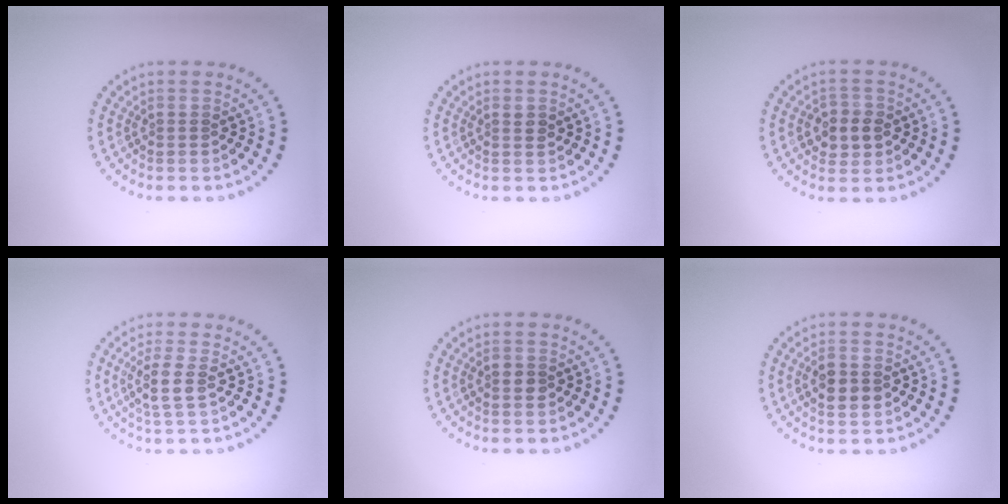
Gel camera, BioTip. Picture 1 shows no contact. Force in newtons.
{"total": 0.9, "press": 0.8, "slide": 0.4}
{"total": 2.8, "press": 2.8, "slide": 0.4}
{"total": 2.4, "press": 2.0, "slide": 1.3}
{"total": 1.0, "press": 0.9, "slide": 0.2}
{"total": 2.3, "press": 2.3, "slide": 0.3}